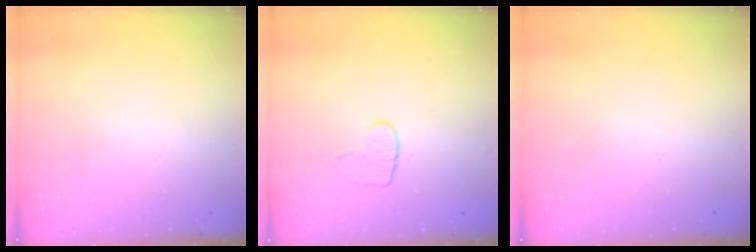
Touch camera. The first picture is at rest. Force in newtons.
{"total": 6.6, "press": 6.6, "slide": 0.6}
{"total": 0.0}